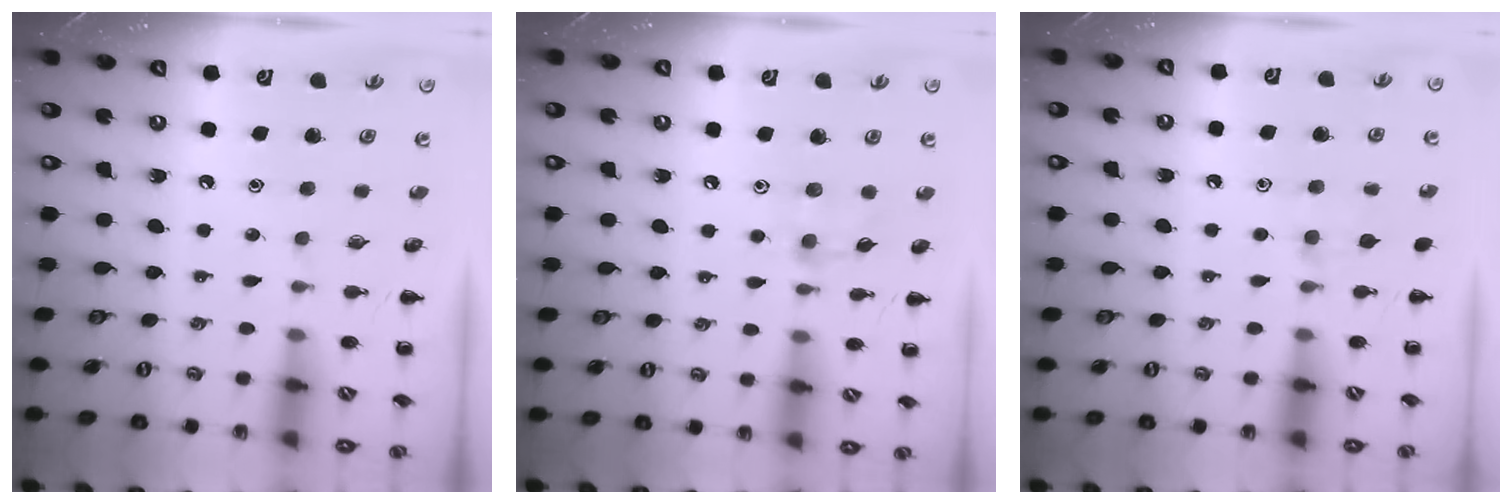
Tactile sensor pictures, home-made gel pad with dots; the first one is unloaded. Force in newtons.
{"total": 5.0, "press": 4.9, "slide": 1.2}
{"total": 6.6, "press": 6.3, "slide": 1.9}